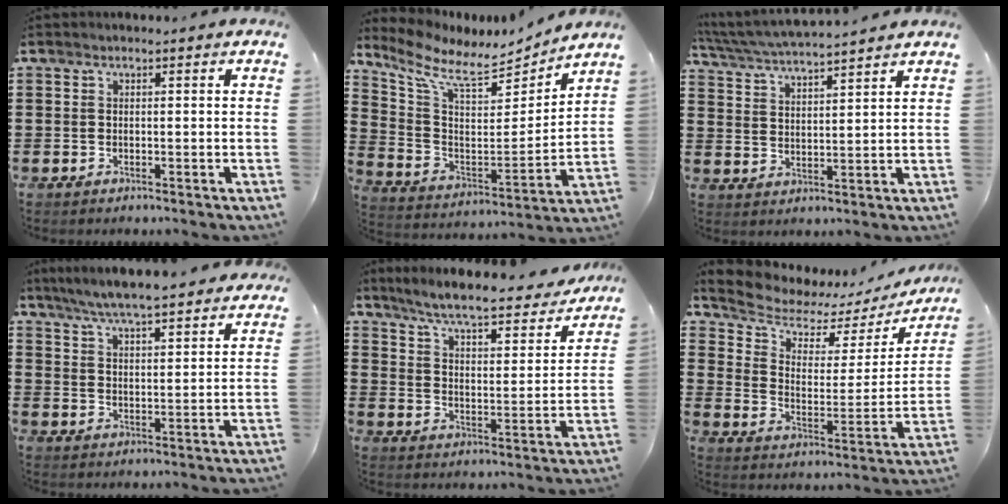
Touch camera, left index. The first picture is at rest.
{"total": 9.1, "force": [7.8, 2.5, 4.0], "torque": [-0.118, -0.052, 0.131]}
{"total": 4.8, "force": [4.6, -0.2, 1.3], "torque": [-0.045, -0.027, 0.078]}
{"total": 6.2, "force": [5.8, 0.0, 1.9], "torque": [-0.060, -0.027, 0.104]}
{"total": 6.5, "force": [5.8, -0.1, 2.8], "torque": [-0.081, -0.039, 0.095]}
{"total": 5.7, "force": [4.9, 2.3, 1.5], "torque": [-0.064, -0.033, 0.082]}